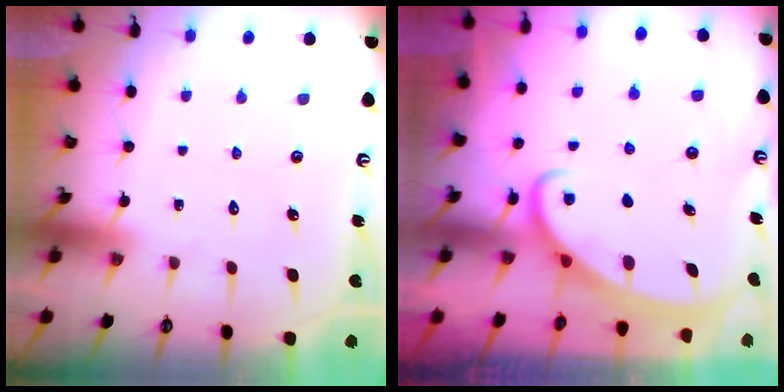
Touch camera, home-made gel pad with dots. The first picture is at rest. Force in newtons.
{"total": 2.3, "press": 2.3, "slide": 0.3}